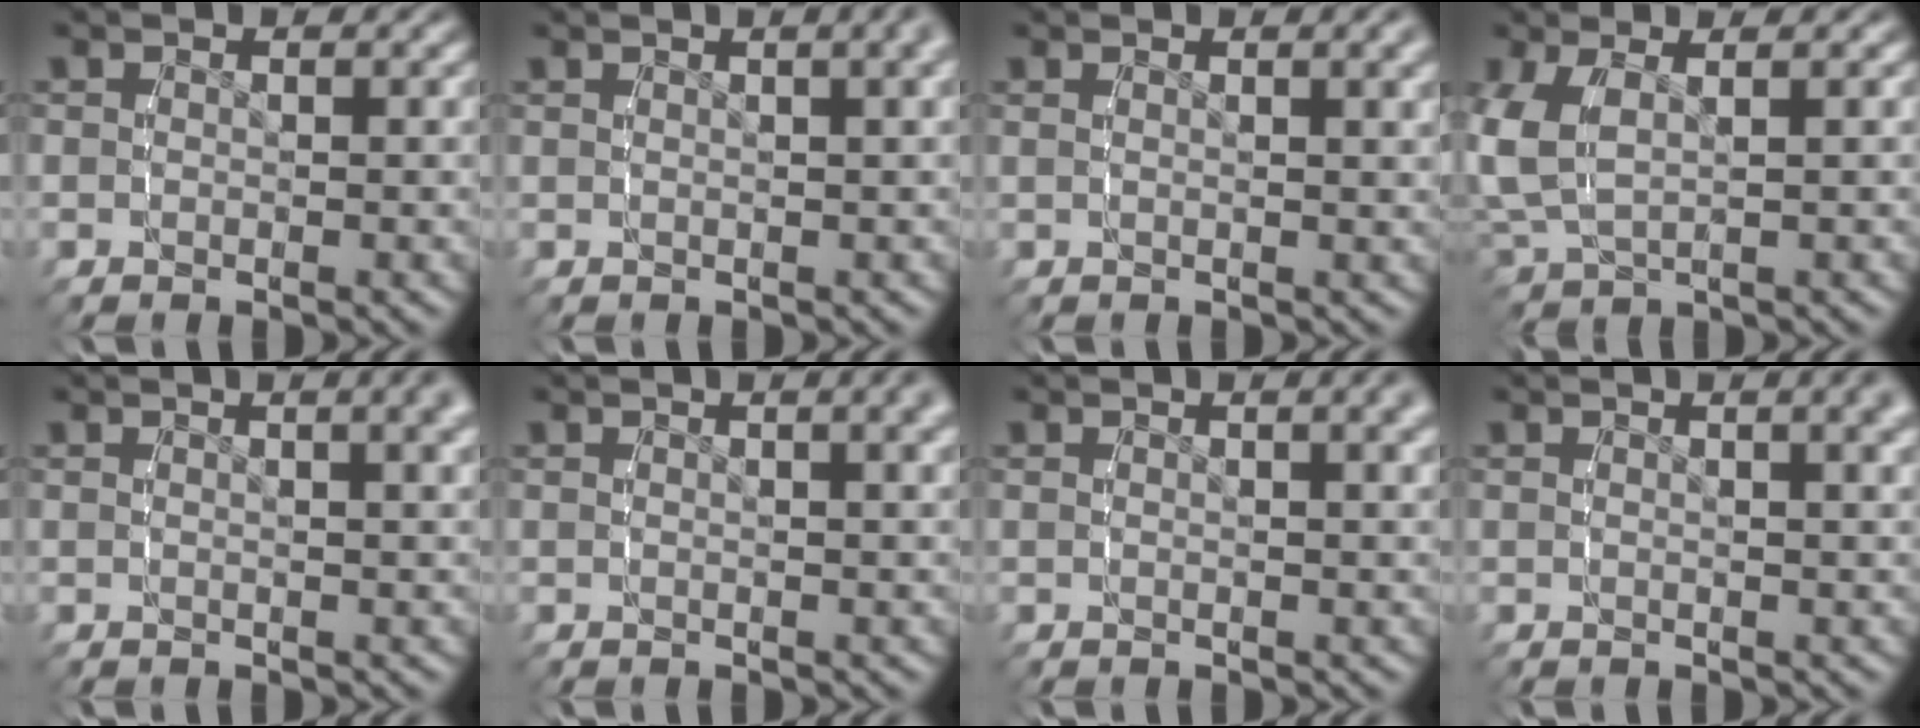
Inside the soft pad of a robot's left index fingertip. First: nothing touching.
{"total": 4.1, "force": [1.9, 0.9, 3.4], "torque": [-0.024, 0.025, 0.024]}
{"total": 2.3, "force": [1.2, -0.1, 2.0], "torque": [-0.024, 0.006, 0.020]}
{"total": 5.5, "force": [1.3, 3.7, 3.8], "torque": [-0.111, -0.004, 0.033]}
{"total": 3.8, "force": [2.0, 0.7, 3.2], "torque": [-0.030, 0.016, 0.027]}
{"total": 3.1, "force": [1.6, 0.4, 2.6], "torque": [-0.024, 0.013, 0.023]}
{"total": 2.8, "force": [1.5, 0.2, 2.3], "torque": [-0.021, 0.010, 0.022]}
{"total": 3.4, "force": [1.8, 0.5, 2.8], "torque": [-0.027, 0.013, 0.025]}